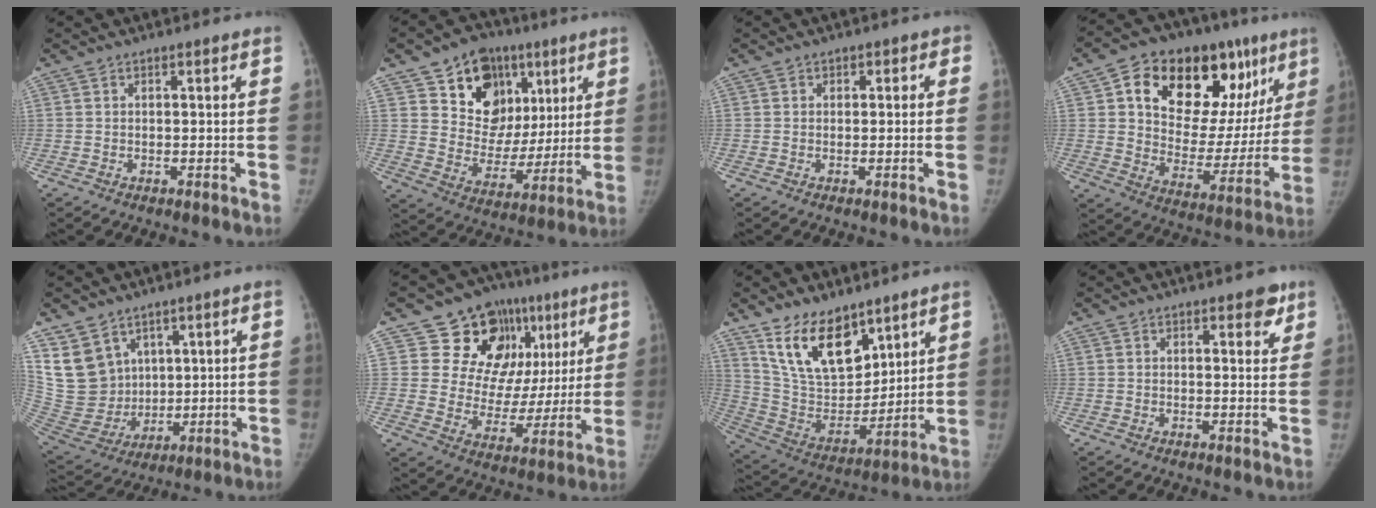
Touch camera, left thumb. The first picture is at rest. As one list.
[{"total": 18.4, "force": [8.8, 14.0, 8.0], "torque": [-0.067, -0.019, 0.148]}, {"total": 1.5, "force": [0.1, 1.4, 0.4], "torque": [0.016, 0.005, -0.007]}, {"total": 28.0, "force": [13.2, 15.9, 18.8], "torque": [-0.224, 0.000, 0.209]}, {"total": 13.5, "force": [6.9, 10.6, 4.7], "torque": [-0.066, -0.029, 0.161]}, {"total": 19.7, "force": [8.7, 14.1, 10.5], "torque": [-0.077, -0.004, 0.138]}, {"total": 16.9, "force": [11.2, 8.9, 9.0], "torque": [-0.114, -0.065, 0.224]}, {"total": 3.3, "force": [2.1, 1.7, 1.9], "torque": [0.000, -0.008, 0.022]}]